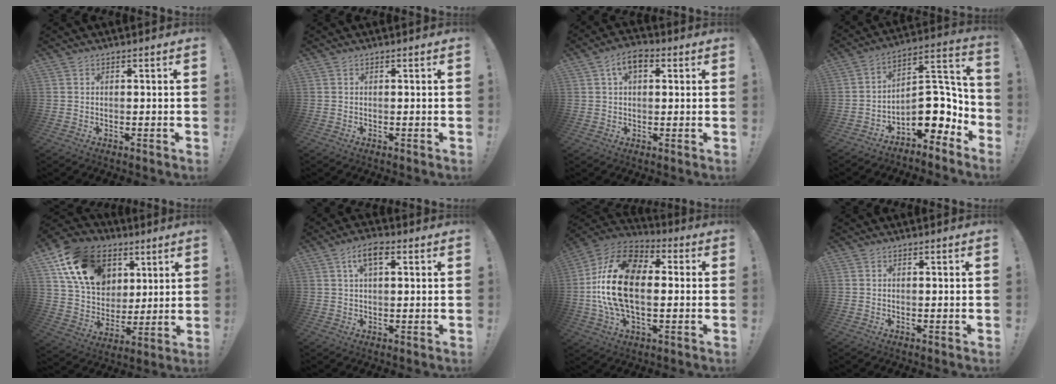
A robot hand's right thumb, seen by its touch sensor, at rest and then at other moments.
{"total": 0.0}
{"total": 6.7, "force": [2.6, 3.9, 4.7], "torque": [-0.074, 0.006, 0.046]}
{"total": 14.4, "force": [-4.5, 9.0, 10.3], "torque": [-0.113, 0.019, -0.059]}
{"total": 19.8, "force": [9.2, 14.3, 10.1], "torque": [-0.166, -0.031, 0.183]}
{"total": 6.6, "force": [2.5, 3.2, 5.2], "torque": [-0.082, 0.004, 0.042]}
{"total": 21.6, "force": [-0.3, 12.7, 17.4], "torque": [-0.325, 0.014, -0.006]}
{"total": 0.0}